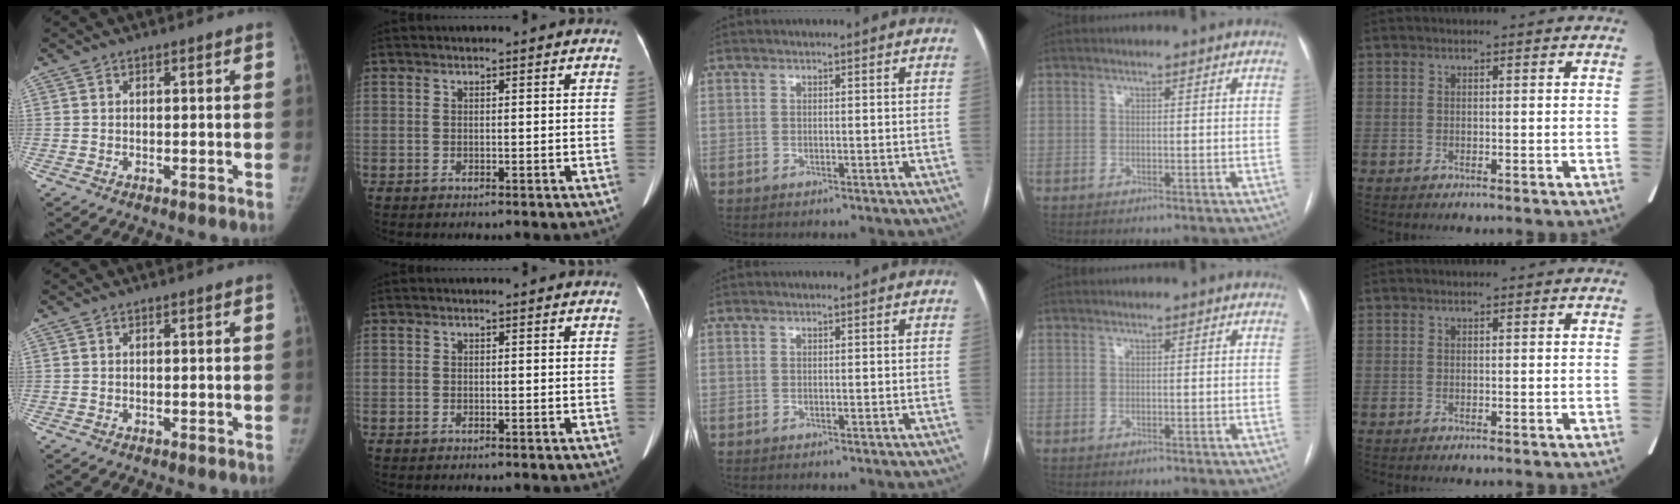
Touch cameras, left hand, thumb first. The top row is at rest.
{}